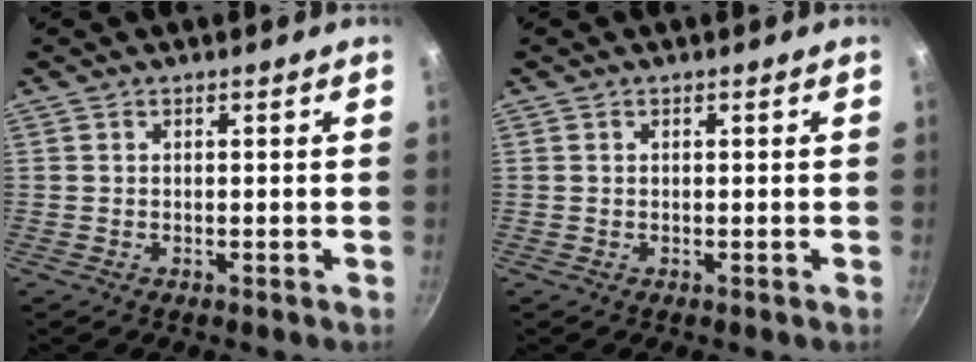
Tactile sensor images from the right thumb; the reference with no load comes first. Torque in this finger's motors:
{"motor_torque": [-0.08, 0.22, -0.33, 0.19, 0.06]}